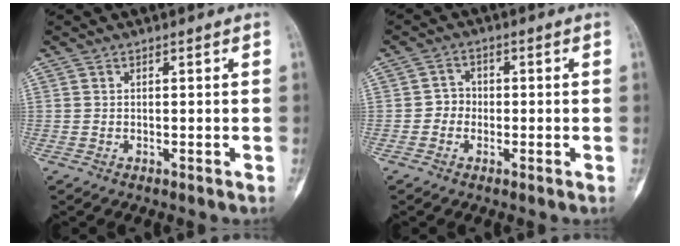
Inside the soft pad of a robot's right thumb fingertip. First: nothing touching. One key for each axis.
{"total": 2.9, "fx": -0.6, "fy": 2.7, "fz": 1.0, "tx": 0.009, "ty": 0.010, "tz": -0.021}